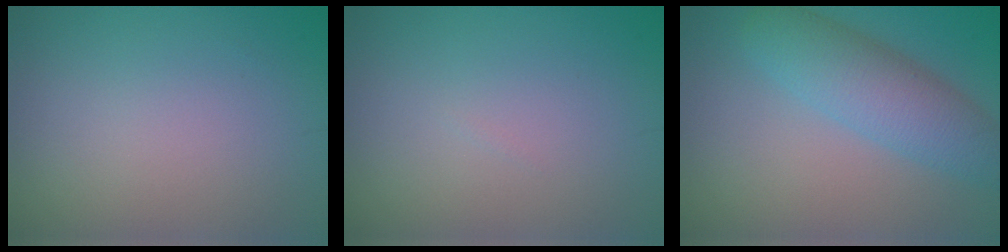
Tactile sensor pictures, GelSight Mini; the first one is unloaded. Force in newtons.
{"total": 0.0}
{"total": 5.4, "press": 5.4, "slide": 0.2}